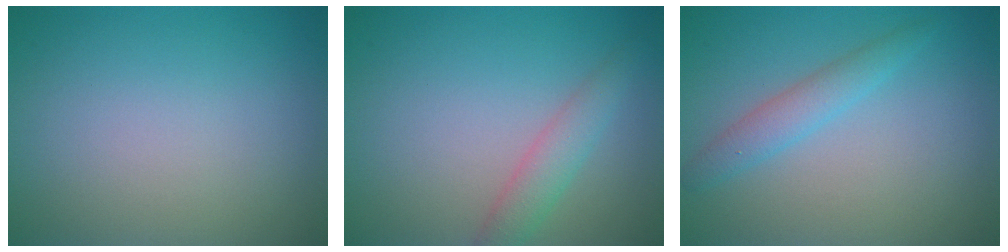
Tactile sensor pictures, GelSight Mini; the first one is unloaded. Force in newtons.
{"total": 2.3, "press": 2.3, "slide": 0.0}
{"total": 2.2, "press": 2.2, "slide": 0.3}